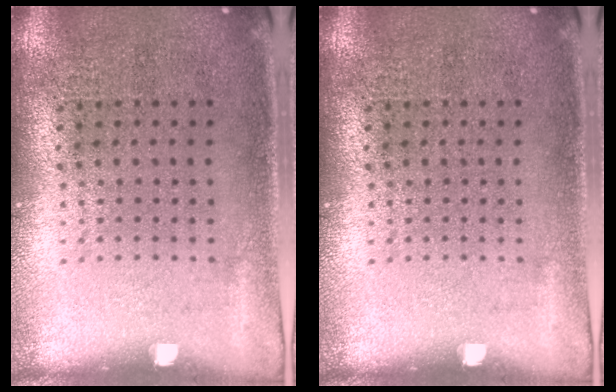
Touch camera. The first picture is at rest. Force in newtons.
{"total": 0.0}